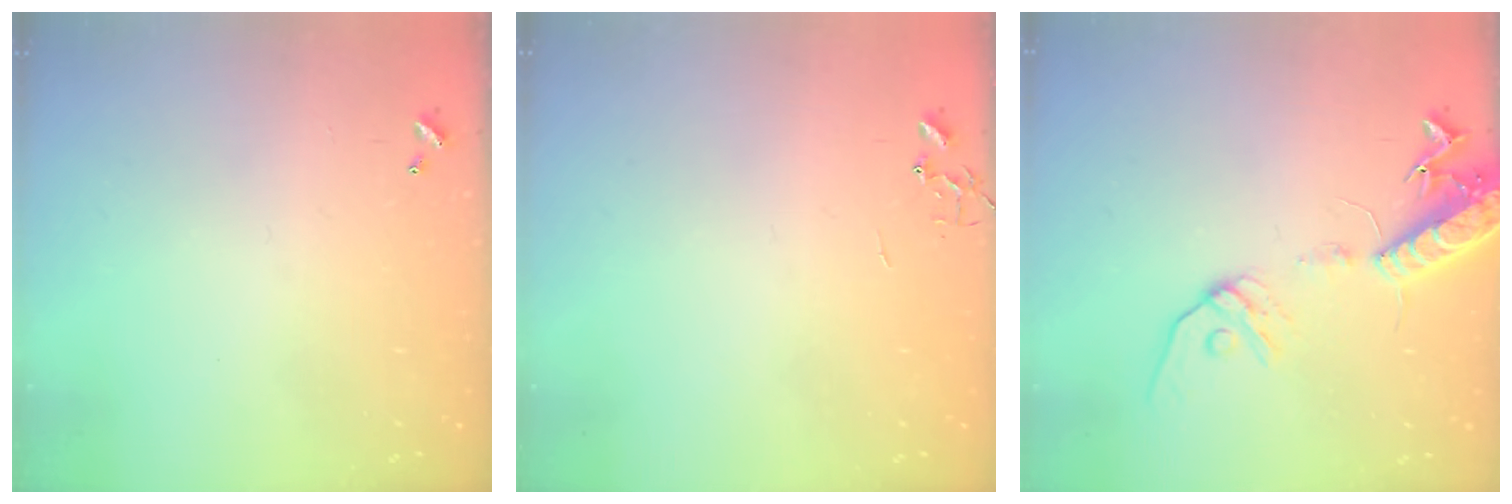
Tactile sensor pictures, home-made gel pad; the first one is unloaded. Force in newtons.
{"total": 0.0}
{"total": 15.4, "press": 15.0, "slide": 3.4}